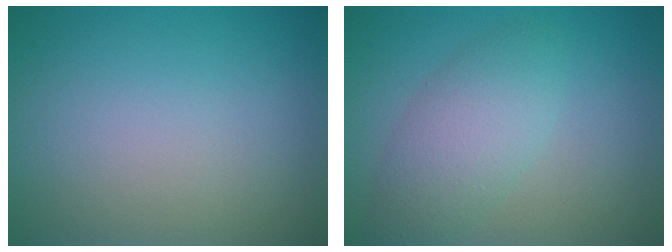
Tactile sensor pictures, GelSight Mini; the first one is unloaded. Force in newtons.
{"total": 4.0, "press": 4.0, "slide": 0.1}